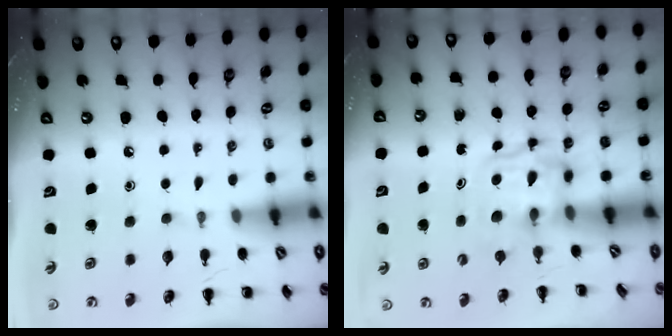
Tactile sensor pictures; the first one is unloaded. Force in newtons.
{"total": 3.6, "press": 3.6, "slide": 0.3}